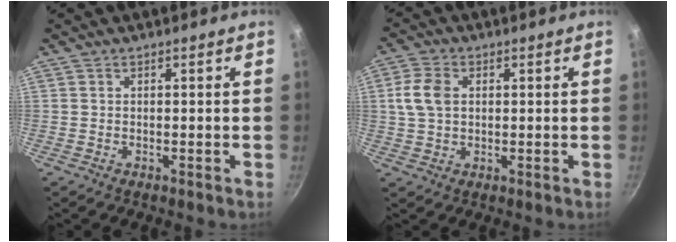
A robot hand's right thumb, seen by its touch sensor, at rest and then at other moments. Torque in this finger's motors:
{"motor_torque": [0.17, 0.16, 0.22, 0.18, 0.15]}